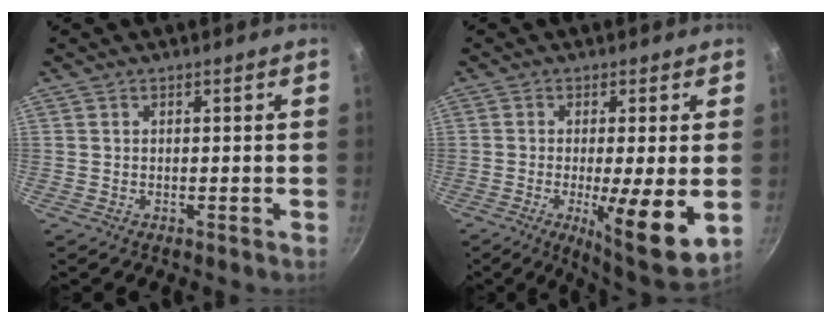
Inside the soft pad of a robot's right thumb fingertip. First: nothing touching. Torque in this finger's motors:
{"motor_torque": [-0.45, 0.87, 0.12, 0.30, 0.11]}